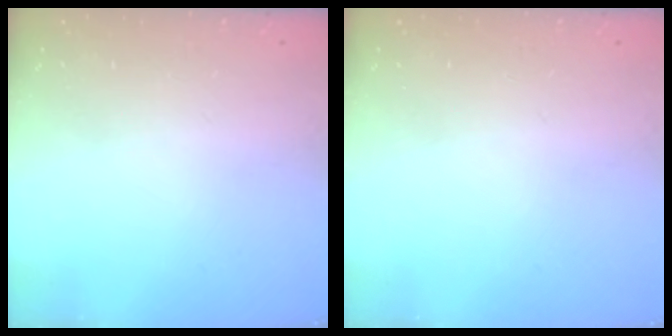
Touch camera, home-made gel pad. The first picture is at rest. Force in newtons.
{"total": 0.0}